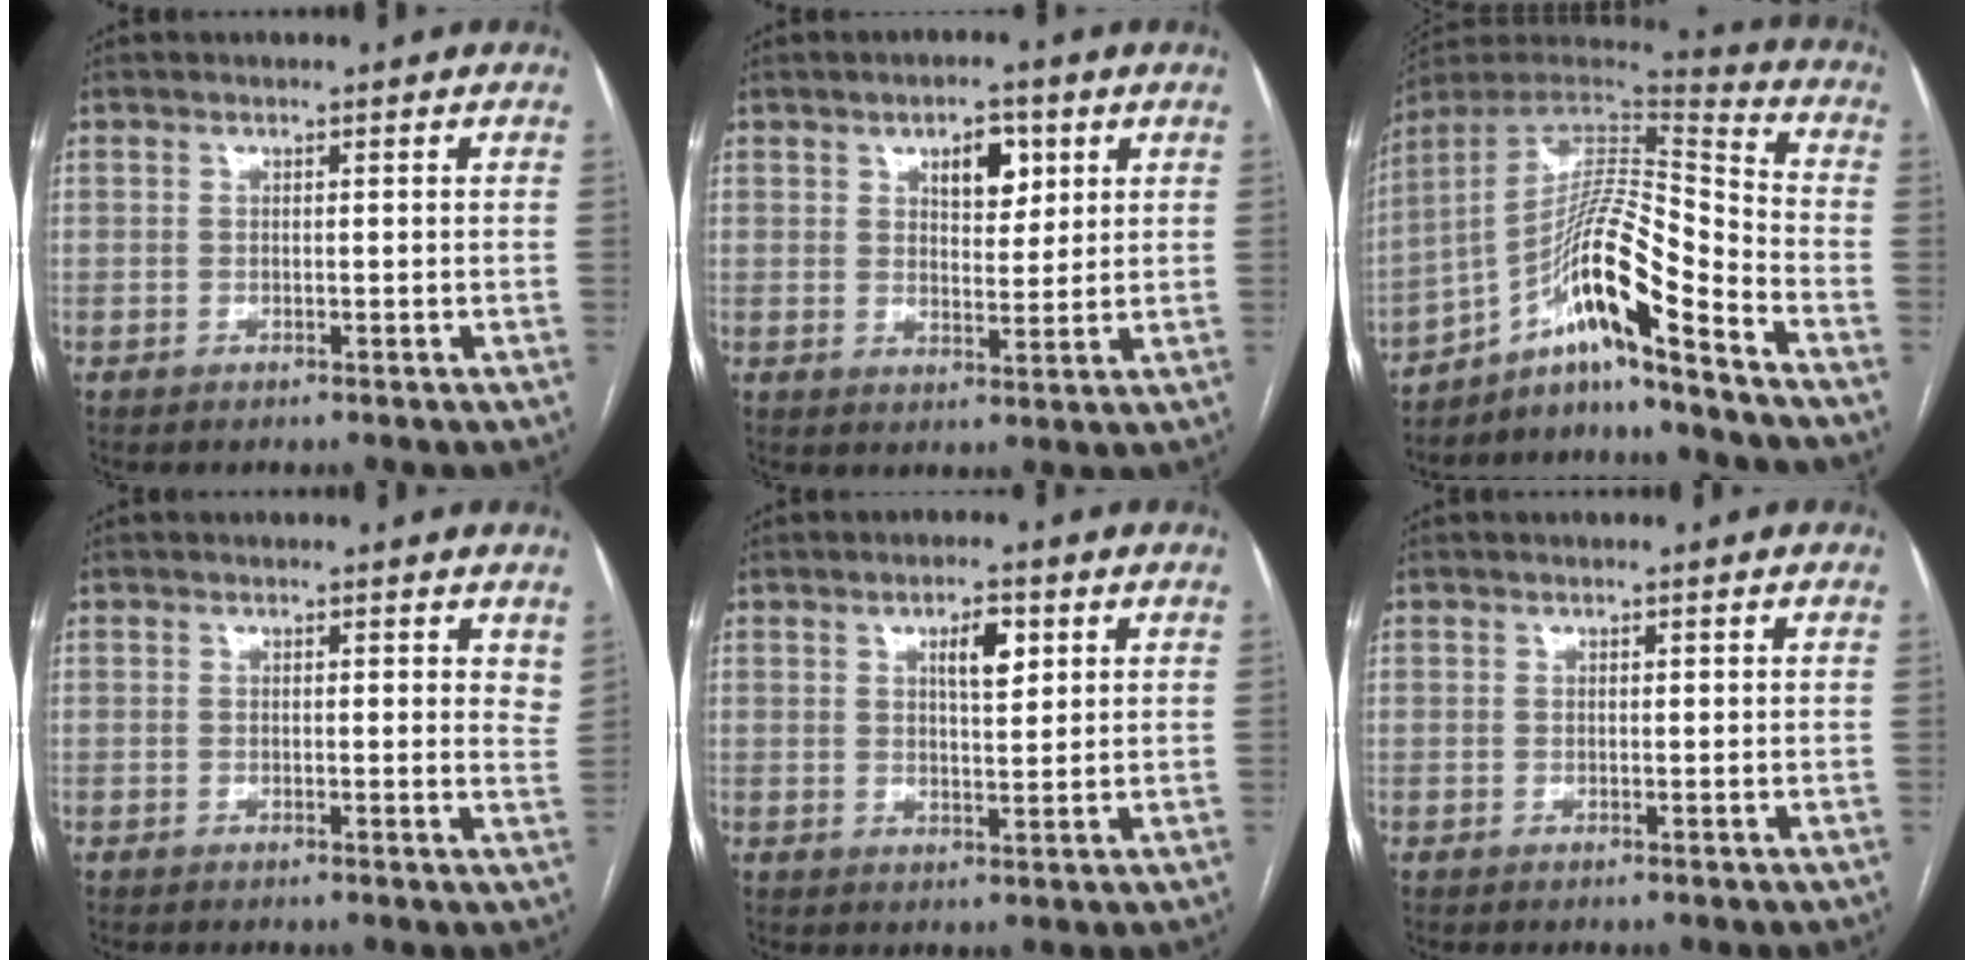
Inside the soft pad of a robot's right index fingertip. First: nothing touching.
{"total": 5.7, "force": [2.7, 2.8, 4.3], "torque": [-0.064, 0.005, 0.043]}
{"total": 15.5, "force": [-9.6, 0.4, 12.1], "torque": [-0.217, 0.019, -0.163]}
{"total": 3.1, "force": [2.5, 1.3, 1.4], "torque": [-0.005, -0.008, 0.012]}
{"total": 4.7, "force": [2.0, 1.4, 4.0], "torque": [-0.066, 0.004, 0.034]}
{"total": 0.0}